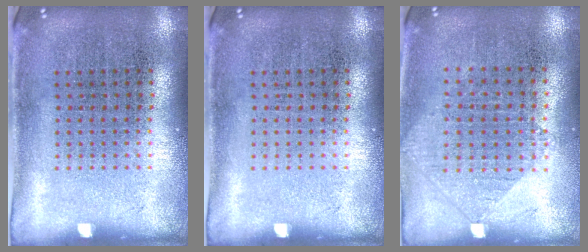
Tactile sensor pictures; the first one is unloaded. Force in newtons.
{"total": 0.0}
{"total": 0.9, "press": 0.9, "slide": 0.3}